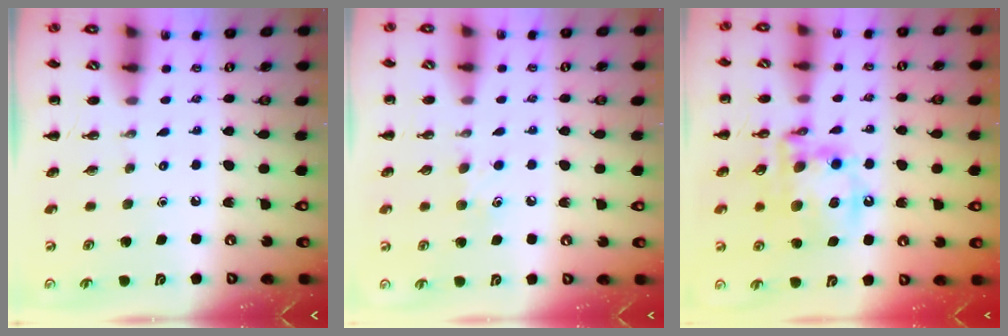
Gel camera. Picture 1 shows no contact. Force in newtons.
{"total": 6.1, "press": 5.9, "slide": 1.6}
{"total": 15.7, "press": 15.2, "slide": 3.9}